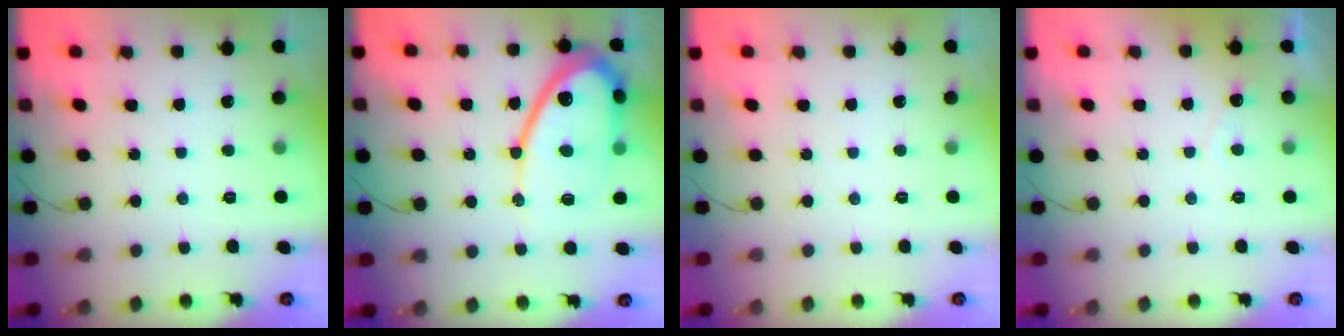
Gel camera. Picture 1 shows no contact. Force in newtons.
{"total": 15.3, "press": 15.2, "slide": 1.5}
{"total": 0.0}
{"total": 3.2, "press": 3.2, "slide": 0.1}